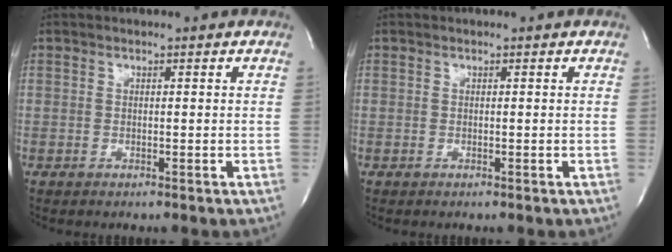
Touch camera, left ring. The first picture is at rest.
{"total": 0.0}